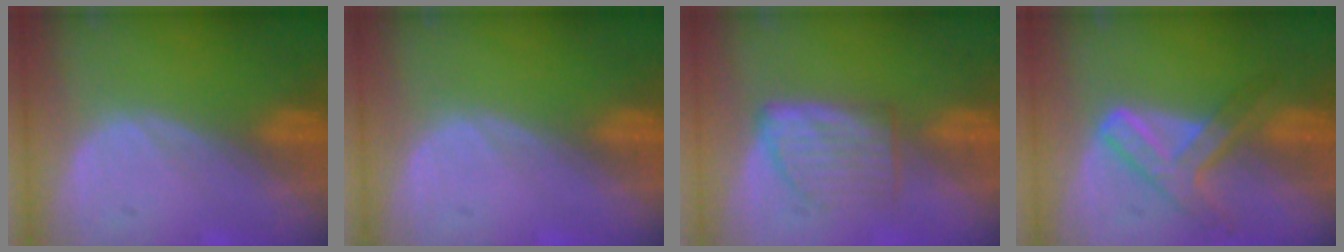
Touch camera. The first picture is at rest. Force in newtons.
{"total": 0.0}
{"total": 5.9, "press": 5.4, "slide": 2.4}
{"total": 7.2, "press": 6.2, "slide": 3.8}